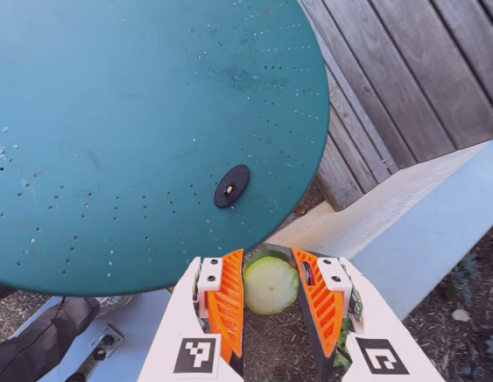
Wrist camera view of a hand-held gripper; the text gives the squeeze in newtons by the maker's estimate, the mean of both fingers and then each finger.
{"total": 14.3, "left": 14.5, "right": 14.2}